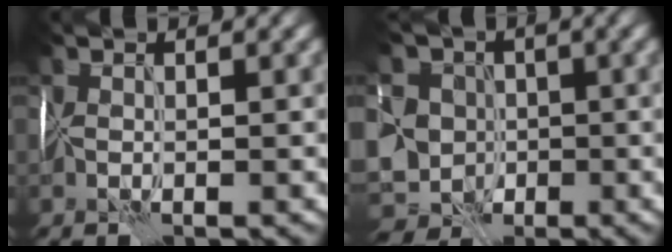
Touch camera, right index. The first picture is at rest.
{"total": 8.6, "force": [-2.5, 7.7, 3.0], "torque": [-0.046, -0.006, -0.058]}